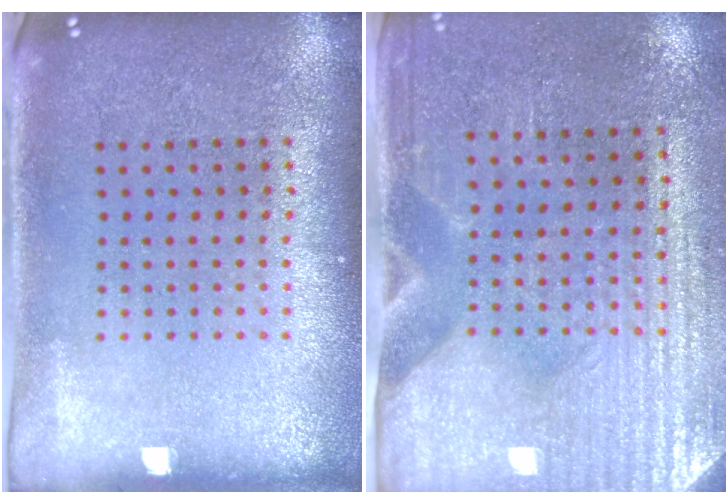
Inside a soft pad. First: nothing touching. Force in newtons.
{"total": 3.1, "press": 2.8, "slide": 1.4}